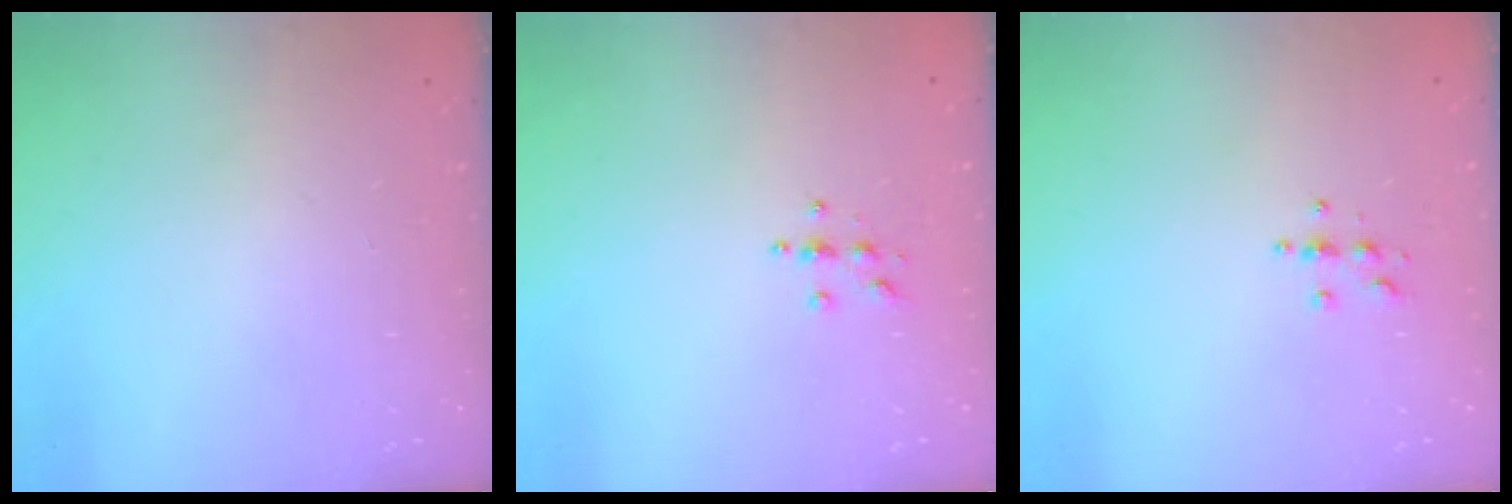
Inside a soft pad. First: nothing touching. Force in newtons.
{"total": 3.8, "press": 3.8, "slide": 0.4}
{"total": 4.0, "press": 3.9, "slide": 0.4}